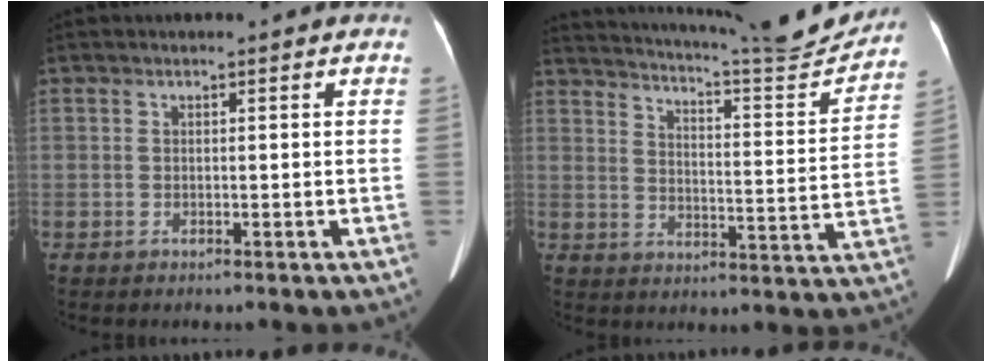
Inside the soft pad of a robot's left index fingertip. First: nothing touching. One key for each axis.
{"total": 18.4, "fx": 17.5, "fy": 0.4, "fz": 6.0, "tx": -0.103, "ty": -0.052, "tz": 0.231}